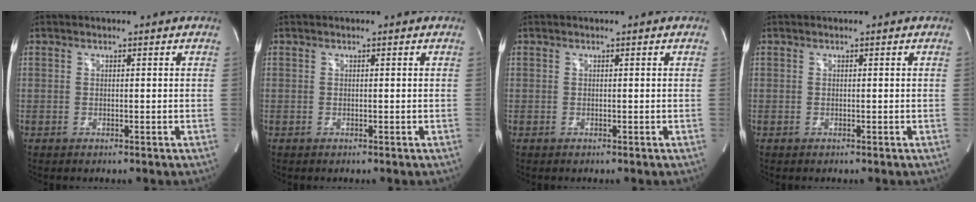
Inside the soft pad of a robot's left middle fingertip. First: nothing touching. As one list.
[{"total": 0.0}, {"total": 0.0}, {"total": 0.0}]